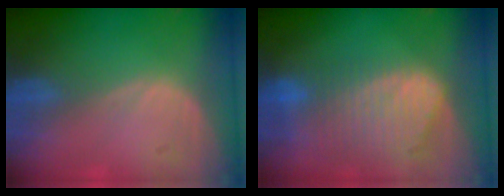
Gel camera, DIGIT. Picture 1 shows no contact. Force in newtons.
{"total": 10.4, "press": 8.7, "slide": 5.5}